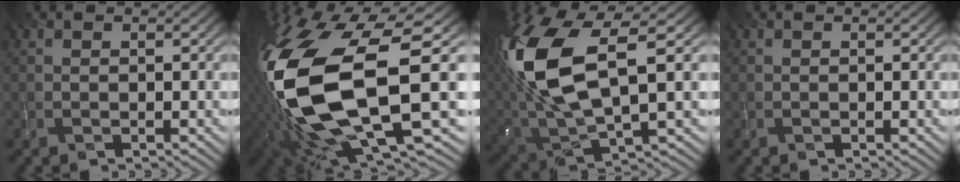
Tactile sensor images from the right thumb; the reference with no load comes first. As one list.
[{"total": 19.4, "force": [-1.7, 7.8, 17.7], "torque": [-0.399, -0.050, -0.011]}, {"total": 14.6, "force": [3.4, 6.7, 12.5], "torque": [-0.300, 0.006, 0.071]}, {"total": 0.0}]